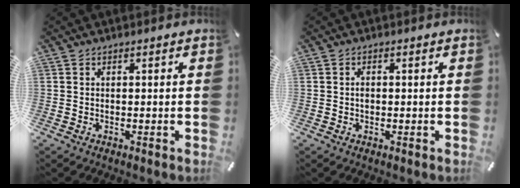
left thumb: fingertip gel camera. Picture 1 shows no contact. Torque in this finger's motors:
{"motor_torque": [0.04, 0.08, 0.07, 0.04, -0.02]}